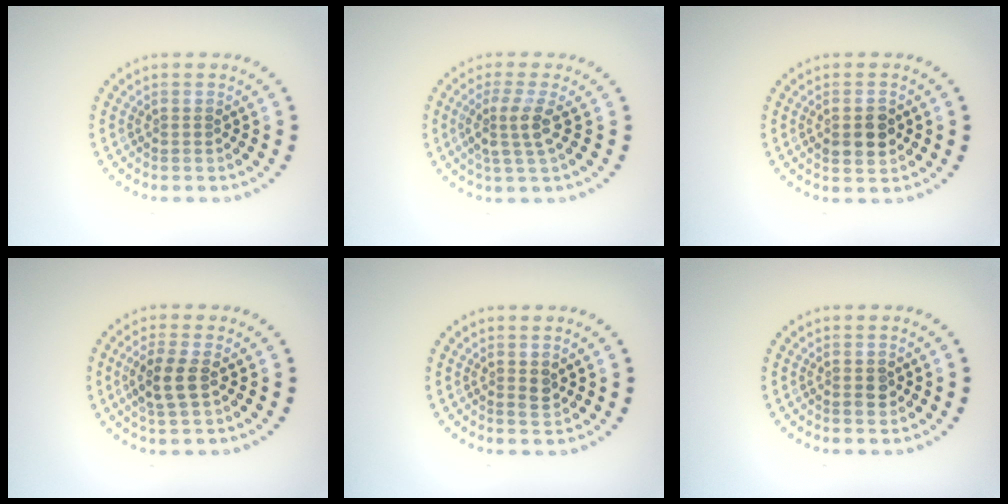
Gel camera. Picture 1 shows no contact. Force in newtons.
{"total": 2.9, "press": 2.3, "slide": 1.7}
{"total": 2.8, "press": 2.8, "slide": 0.2}
{"total": 2.9, "press": 2.7, "slide": 1.0}
{"total": 1.0, "press": 1.0, "slide": 0.2}
{"total": 1.2, "press": 1.2, "slide": 0.3}